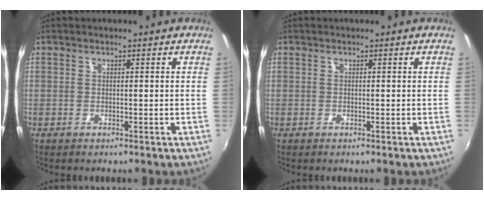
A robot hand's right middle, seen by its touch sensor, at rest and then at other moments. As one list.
[{"total": 0.0}]